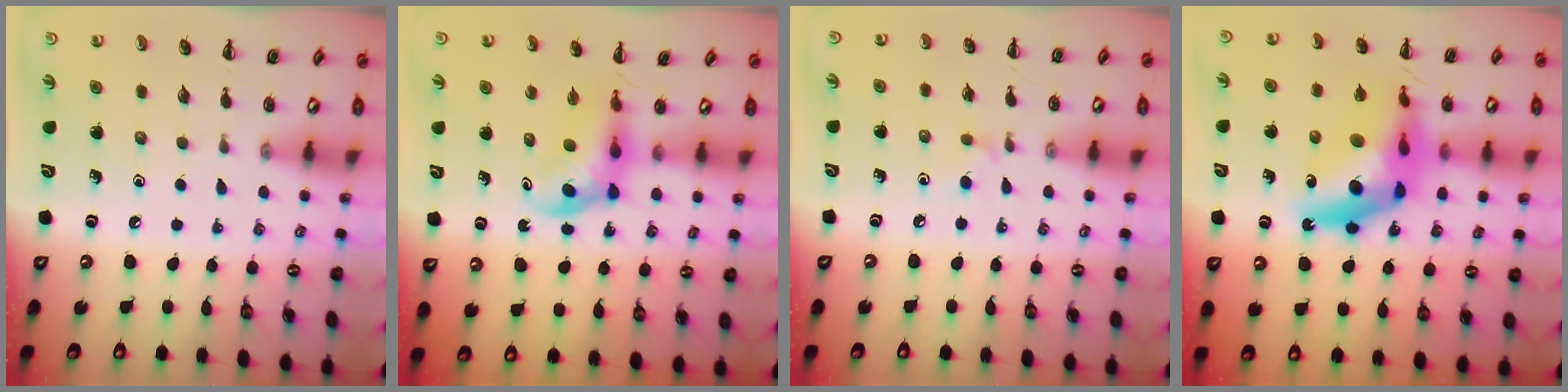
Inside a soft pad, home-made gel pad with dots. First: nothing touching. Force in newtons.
{"total": 4.7, "press": 4.6, "slide": 0.9}
{"total": 4.8, "press": 4.6, "slide": 1.5}
{"total": 16.3, "press": 15.7, "slide": 4.5}